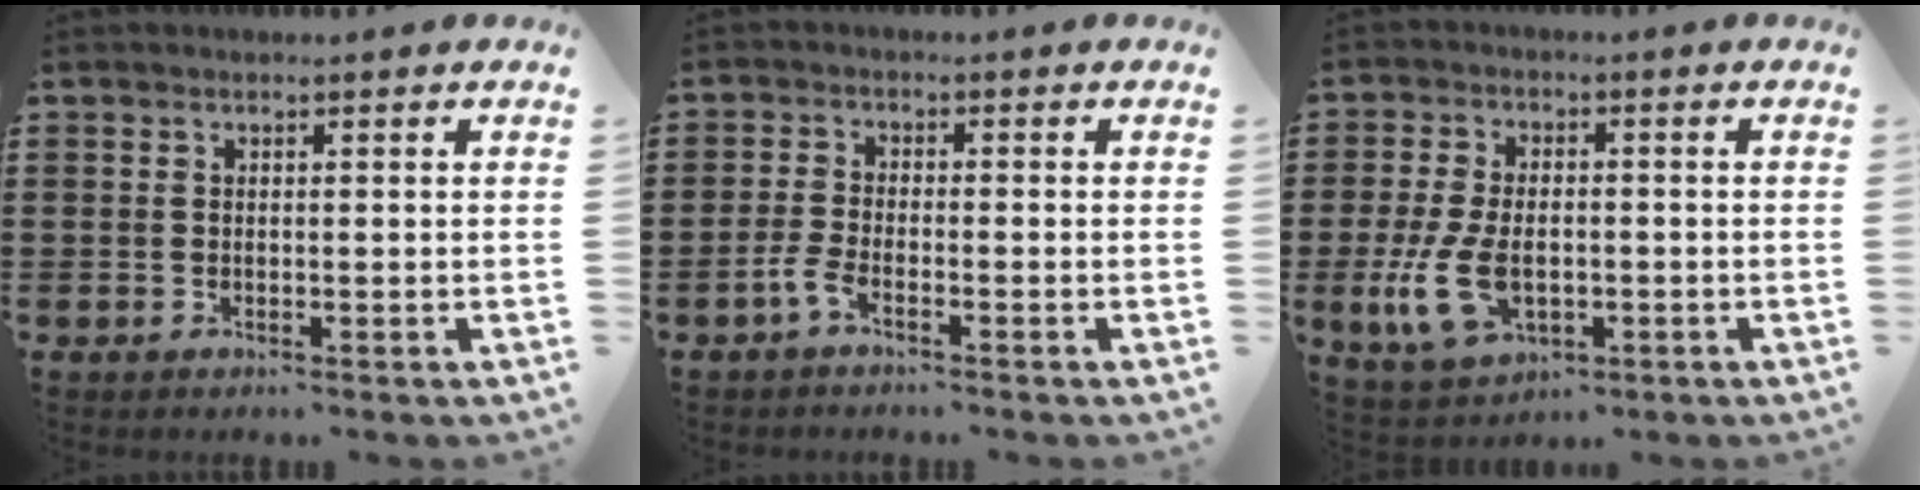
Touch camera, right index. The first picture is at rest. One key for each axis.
{"total": 2.7, "fx": -1.8, "fy": 0.5, "fz": 2.0, "tx": -0.057, "ty": -0.005, "tz": -0.040}
{"total": 9.1, "fx": -2.1, "fy": 5.3, "fz": 7.1, "tx": -0.173, "ty": -0.005, "tz": -0.043}